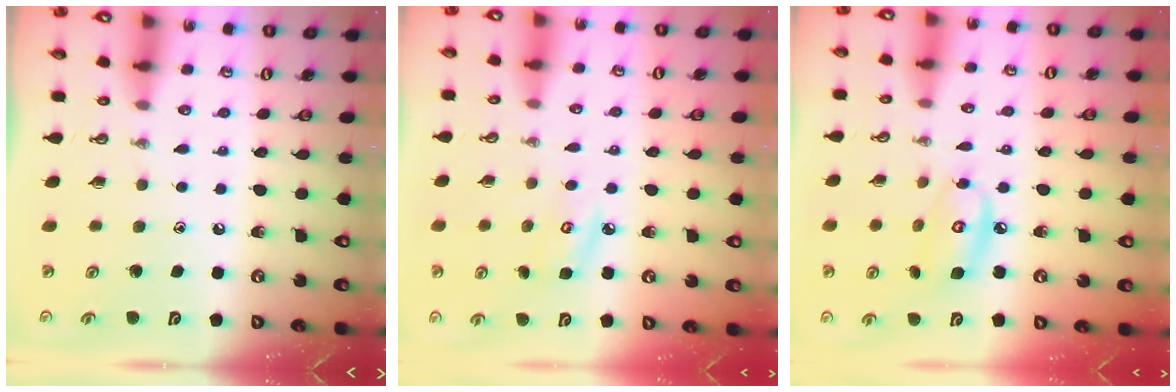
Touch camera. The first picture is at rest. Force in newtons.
{"total": 6.1, "press": 6.1, "slide": 0.5}
{"total": 8.6, "press": 8.6, "slide": 0.5}